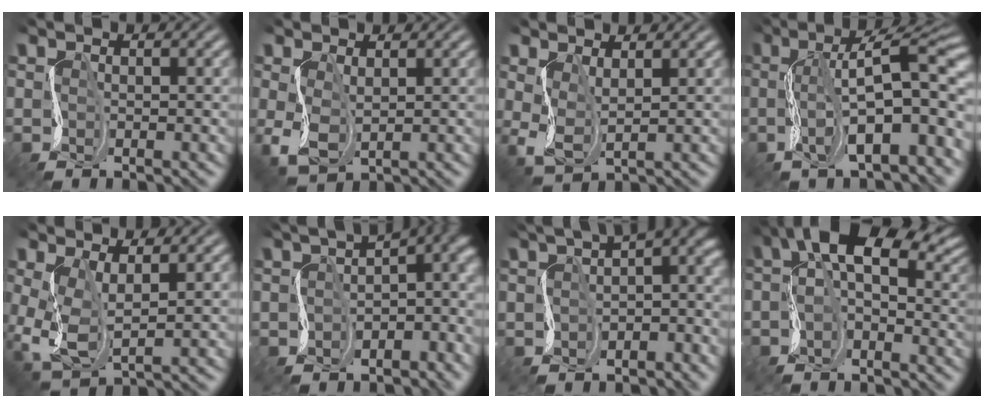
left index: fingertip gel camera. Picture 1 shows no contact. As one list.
[{"total": 1.8, "force": [-0.4, 1.1, 1.4], "torque": [-0.060, -0.004, 0.003]}, {"total": 1.7, "force": [0.5, 0.8, 1.5], "torque": [-0.060, -0.006, 0.018]}, {"total": 9.4, "force": [-1.0, 2.3, 9.1], "torque": [-0.131, 0.019, -0.016]}, {"total": 3.4, "force": [-0.8, 1.6, 2.9], "torque": [-0.090, -0.007, -0.006]}, {"total": 6.5, "force": [-1.4, 3.5, 5.3], "torque": [-0.053, 0.000, -0.015]}, {"total": 5.6, "force": [0.5, 2.7, 4.9], "torque": [-0.058, 0.005, 0.013]}, {"total": 9.5, "force": [2.8, 5.6, 7.2], "torque": [-0.110, 0.012, 0.042]}]